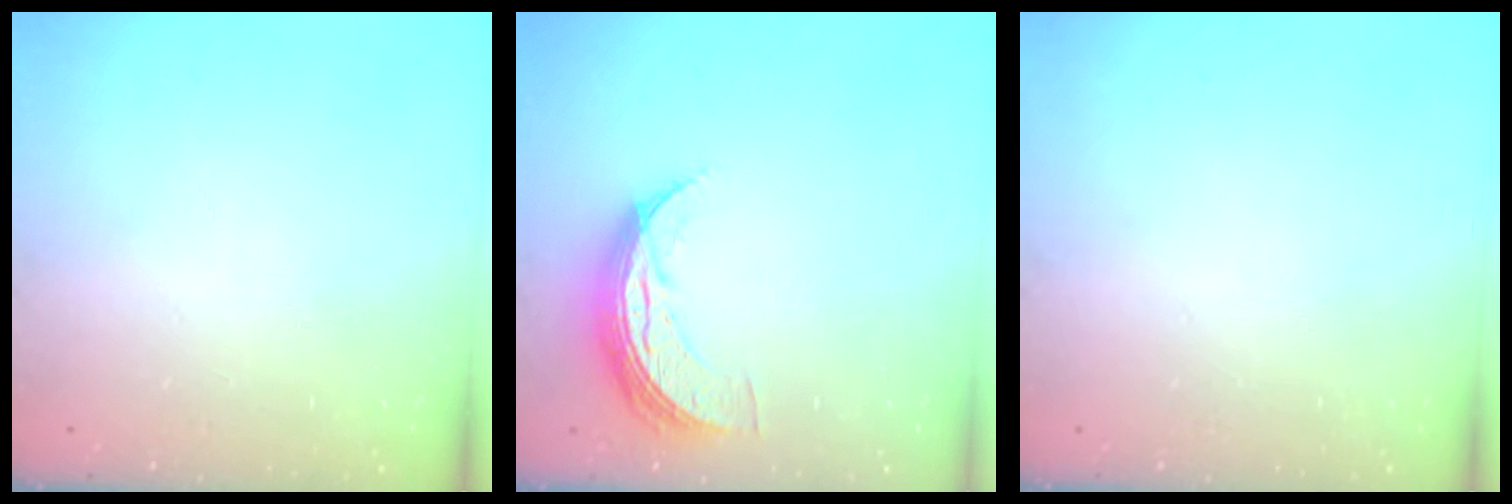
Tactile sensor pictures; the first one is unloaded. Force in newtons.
{"total": 8.3, "press": 8.3, "slide": 0.5}
{"total": 0.0}